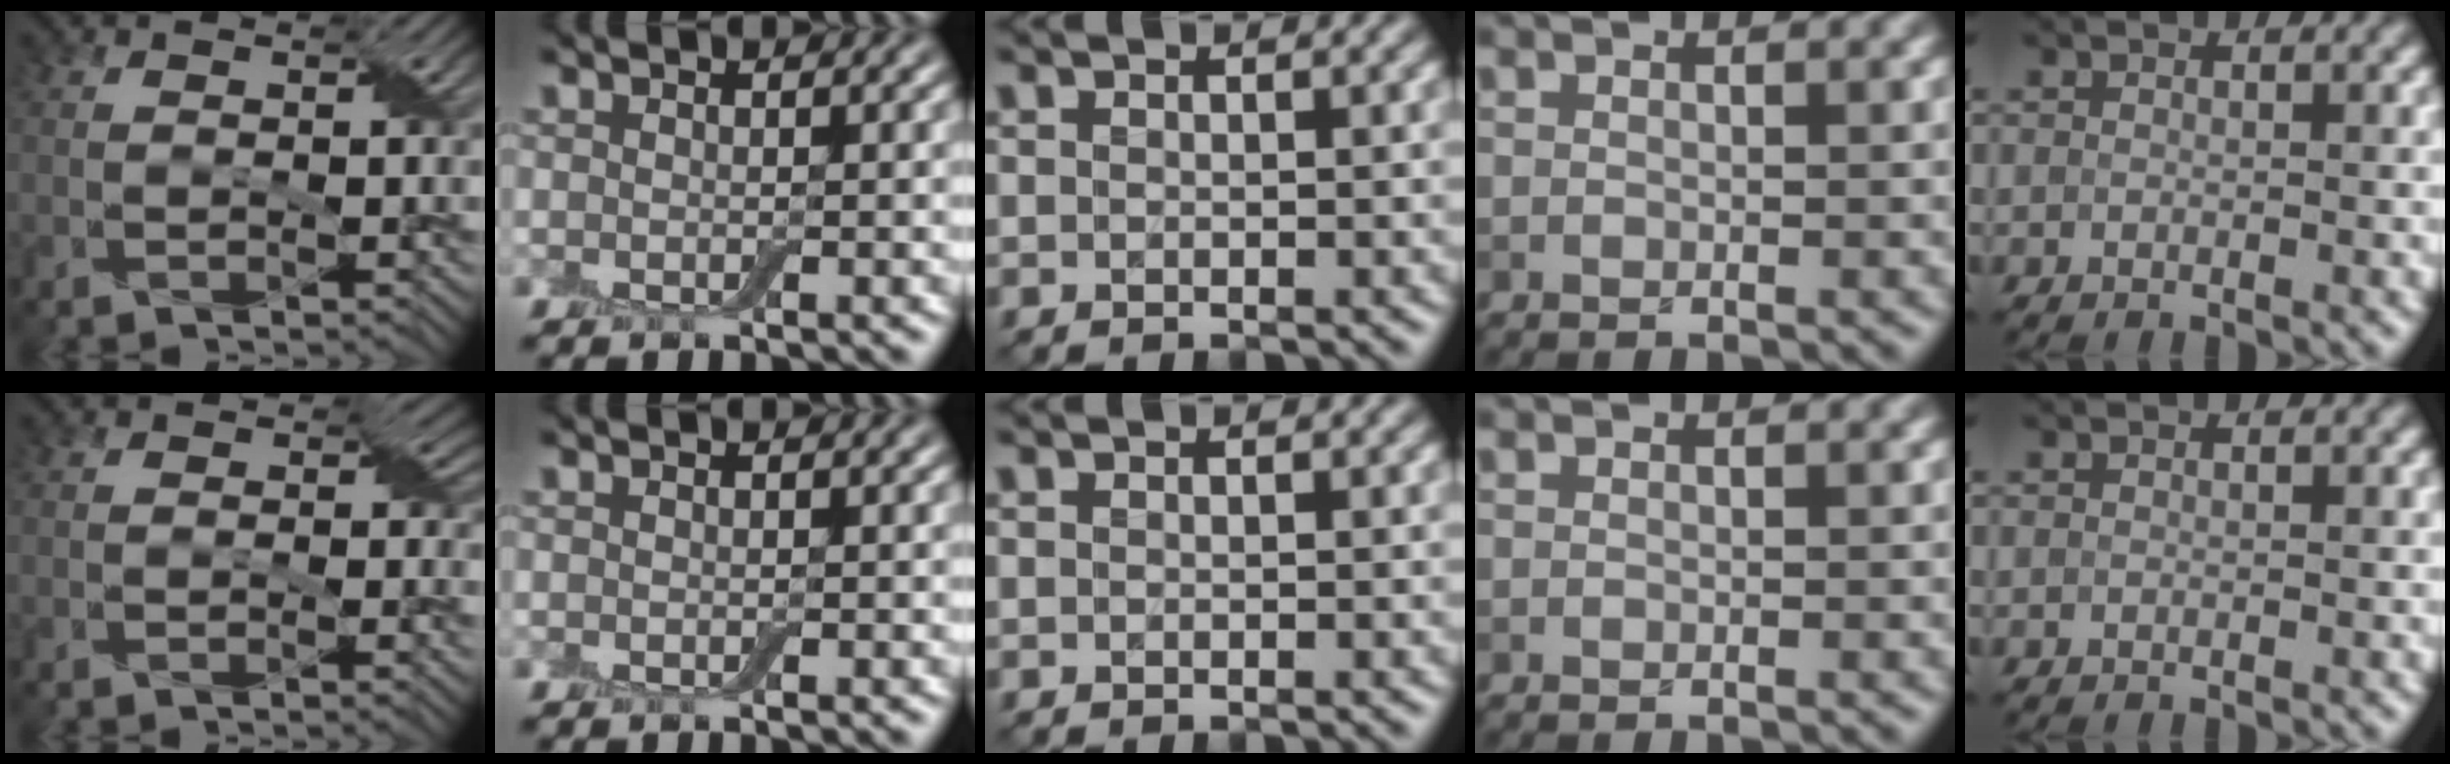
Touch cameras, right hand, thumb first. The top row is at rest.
{"thumb": {"total": 2.9, "force": [0.4, 2.2, 1.9], "torque": [-0.022, -0.007, 0.004]}}